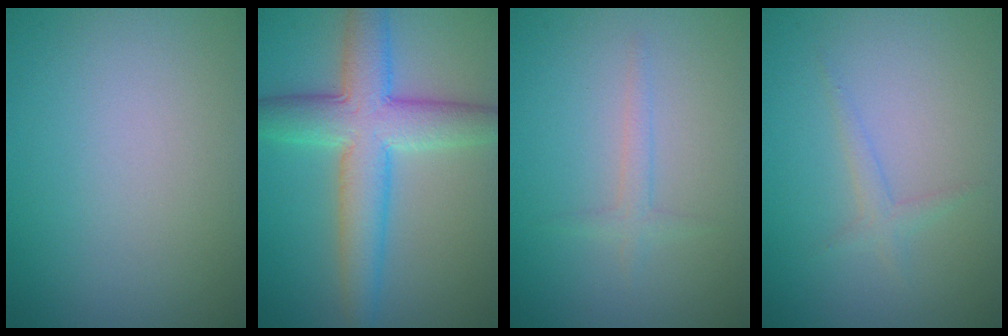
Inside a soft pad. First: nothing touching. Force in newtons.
{"total": 7.2, "press": 7.2, "slide": 0.1}
{"total": 1.2, "press": 1.2, "slide": 0.1}
{"total": 1.2, "press": 1.2, "slide": 0.0}